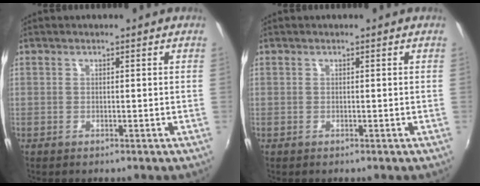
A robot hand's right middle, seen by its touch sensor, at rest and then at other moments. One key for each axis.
{"total": 0.0}